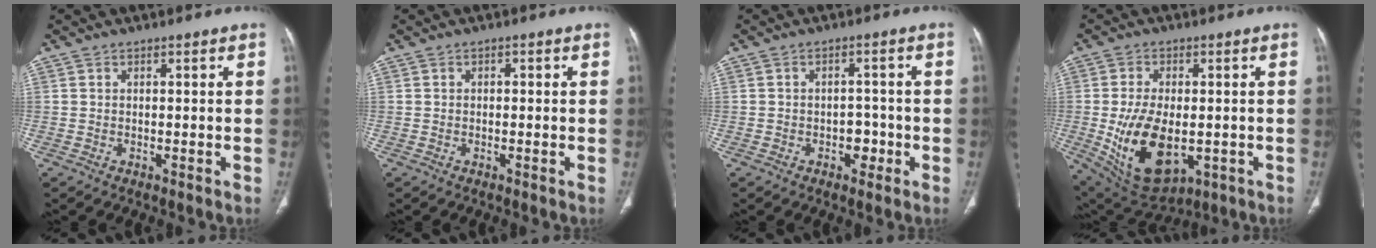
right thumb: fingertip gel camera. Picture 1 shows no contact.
{"total": 0.7, "force": [0.0, 0.5, 0.4], "torque": [-0.003, 0.002, -0.003]}
{"total": 3.3, "force": [-1.3, 2.4, 1.8], "torque": [-0.004, 0.013, -0.017]}
{"total": 15.4, "force": [-2.7, 8.7, 12.4], "torque": [-0.219, -0.010, -0.019]}